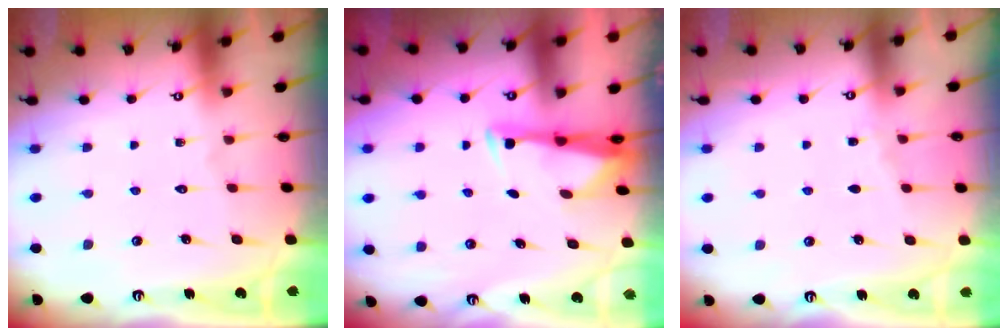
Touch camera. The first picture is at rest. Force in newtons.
{"total": 3.3, "press": 3.2, "slide": 0.8}
{"total": 2.7, "press": 2.7, "slide": 0.4}